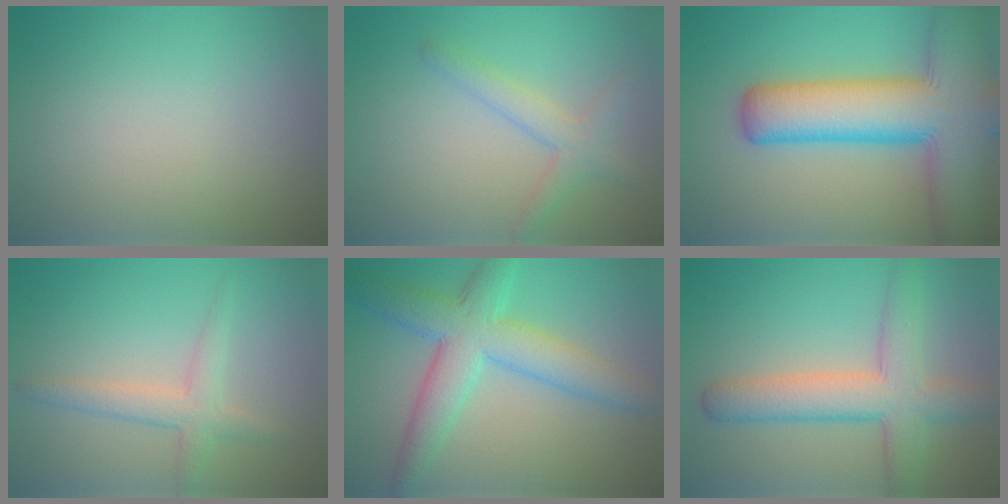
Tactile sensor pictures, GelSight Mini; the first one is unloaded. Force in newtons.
{"total": 2.7, "press": 2.7, "slide": 0.1}
{"total": 12.7, "press": 12.6, "slide": 0.5}
{"total": 1.9, "press": 1.8, "slide": 0.3}
{"total": 6.9, "press": 6.9, "slide": 0.3}
{"total": 6.4, "press": 6.4, "slide": 0.2}